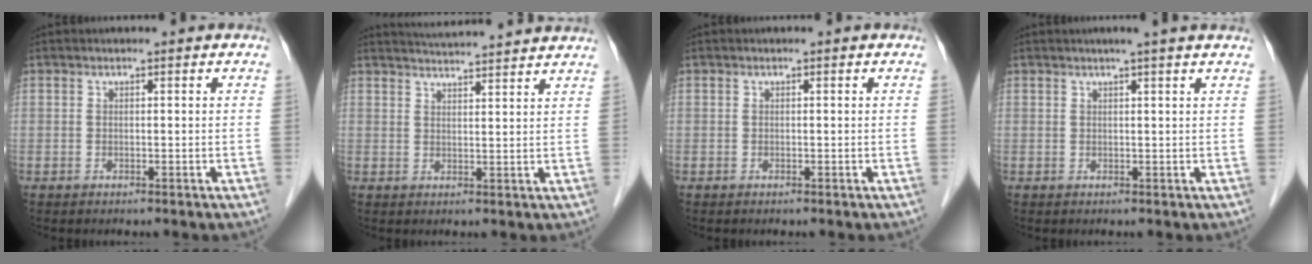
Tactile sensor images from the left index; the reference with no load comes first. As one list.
[{"total": 10.3, "force": [9.8, -0.4, 3.2], "torque": [-0.055, 0.021, 0.125]}, {"total": 0.0}, {"total": 3.8, "force": [3.0, -0.7, 2.2], "torque": [-0.027, 0.013, 0.035]}]